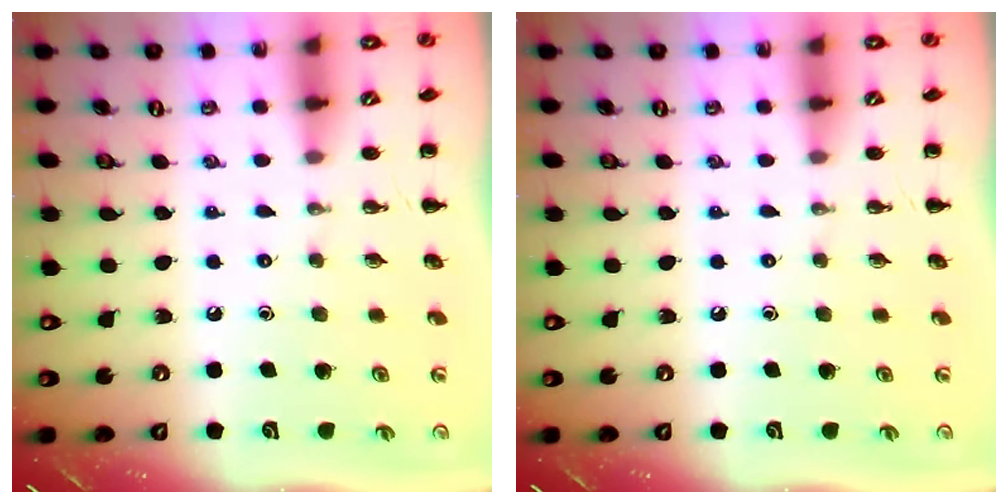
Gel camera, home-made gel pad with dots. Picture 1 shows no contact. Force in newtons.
{"total": 0.0}